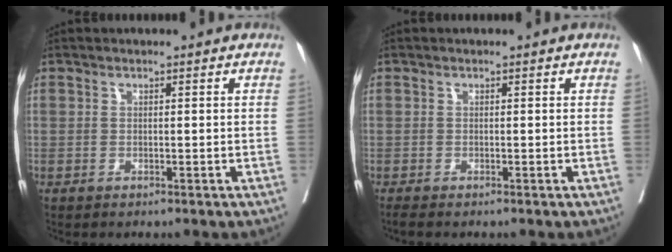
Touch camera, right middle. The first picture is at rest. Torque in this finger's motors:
{"motor_torque": [0.03, -0.03, -0.01, 0.00]}